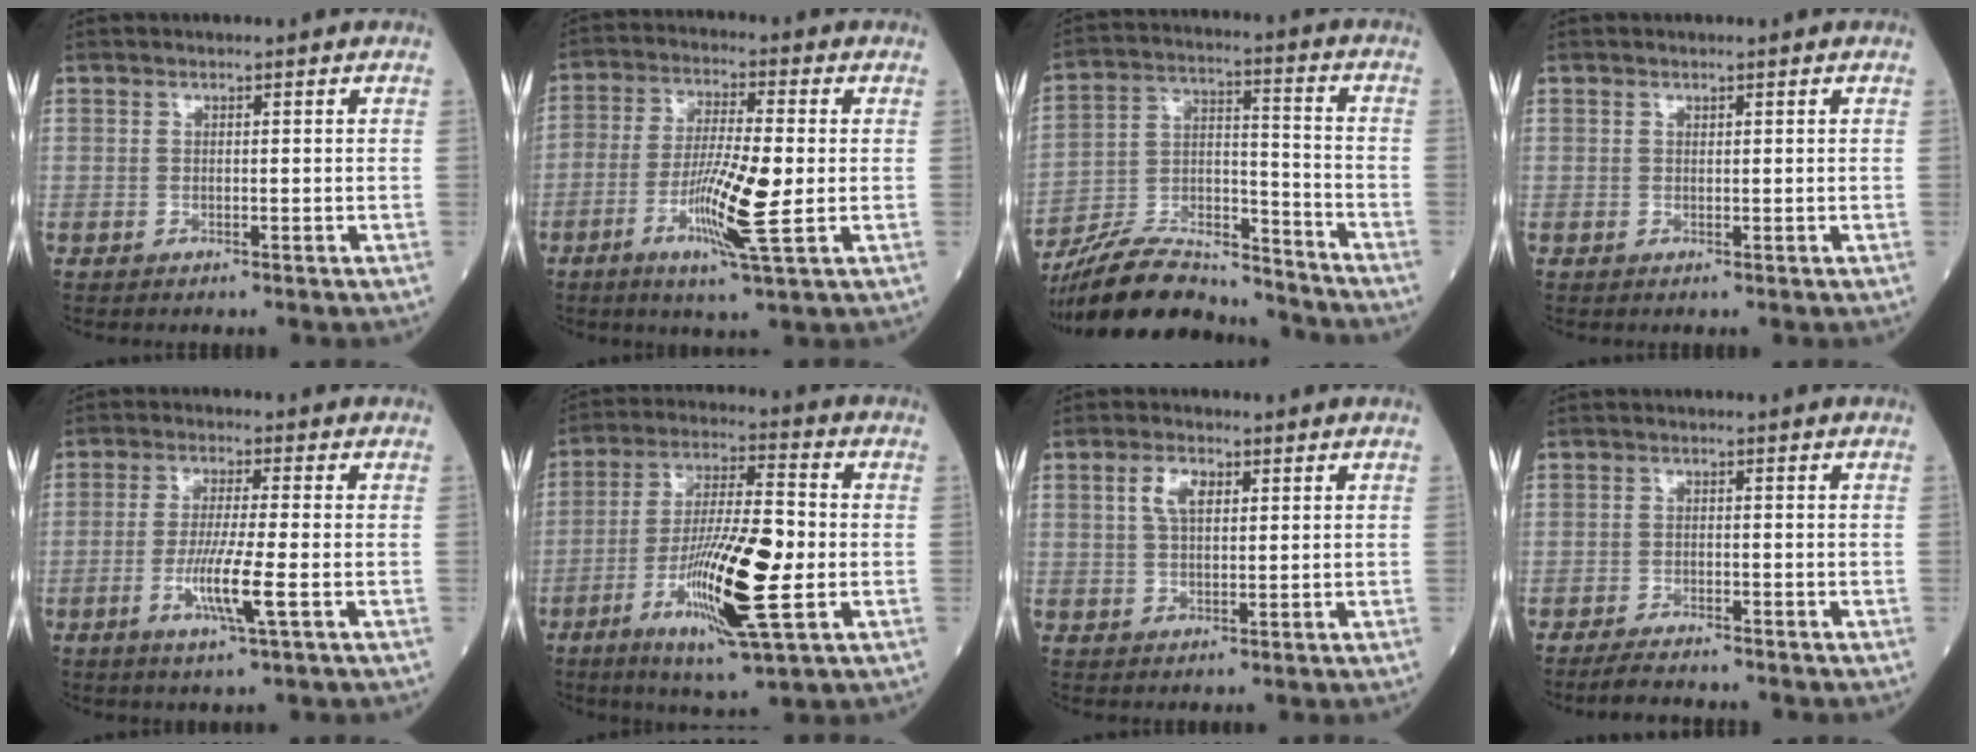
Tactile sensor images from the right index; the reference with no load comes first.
{"total": 10.5, "force": [-2.4, 0.6, 10.2], "torque": [-0.195, -0.012, -0.048]}
{"total": 18.3, "force": [-17.0, 3.3, 5.8], "torque": [-0.118, 0.018, -0.292]}
{"total": 0.0}
{"total": 7.3, "force": [-2.2, -0.3, 6.9], "torque": [-0.135, -0.015, -0.042]}
{"total": 16.1, "force": [-4.0, 2.1, 15.5], "torque": [-0.290, -0.012, -0.067]}
{"total": 4.1, "force": [1.6, 1.8, 3.4], "torque": [-0.069, 0.009, 0.031]}
{"total": 3.8, "force": [-3.5, 0.4, 1.4], "torque": [-0.026, -0.011, -0.060]}